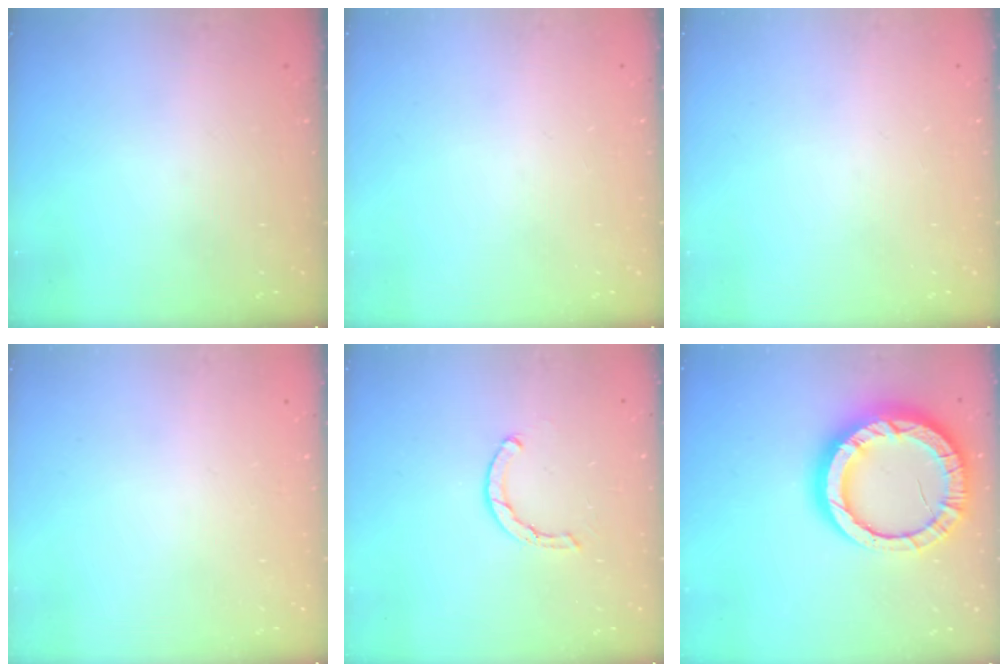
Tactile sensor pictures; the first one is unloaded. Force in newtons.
{"total": 0.0}
{"total": 0.0}
{"total": 2.6, "press": 2.6, "slide": 0.2}
{"total": 1.6, "press": 1.6, "slide": 0.1}
{"total": 21.0, "press": 20.9, "slide": 2.2}